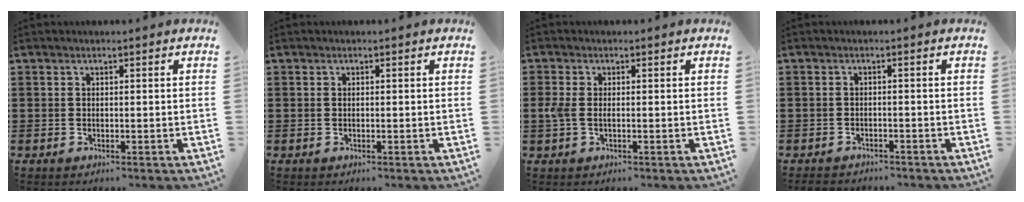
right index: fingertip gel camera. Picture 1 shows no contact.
{"total": 0.0}
{"total": 2.2, "force": [-0.3, 1.0, 1.9], "torque": [-0.051, -0.002, -0.011]}
{"total": 1.6, "force": [-1.6, 0.4, 0.0], "torque": [-0.007, 0.001, -0.035]}